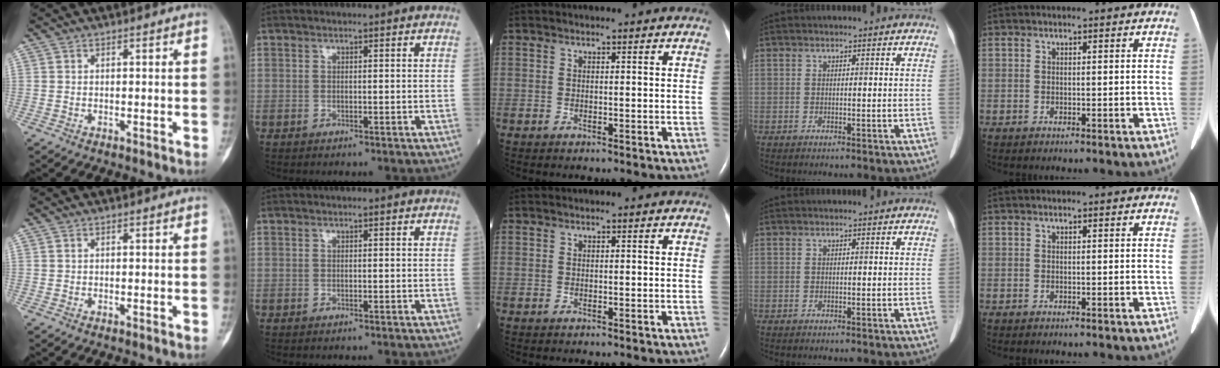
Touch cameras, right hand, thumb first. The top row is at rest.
{}